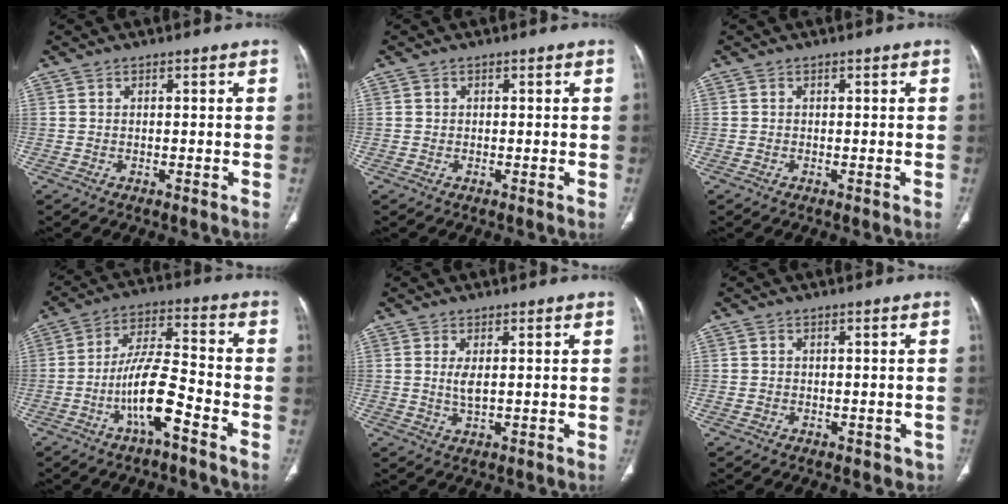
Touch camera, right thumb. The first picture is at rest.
{"total": 0.6, "force": [0.2, 0.5, 0.1], "torque": [0.000, 0.001, 0.004]}
{"total": 0.0}
{"total": 10.9, "force": [-5.3, 2.6, 9.2], "torque": [-0.181, 0.040, -0.097]}
{"total": 2.7, "force": [0.6, 0.9, 2.5], "torque": [-0.055, -0.010, 0.018]}
{"total": 2.9, "force": [-0.7, 2.5, 1.3], "torque": [-0.002, 0.009, 0.001]}